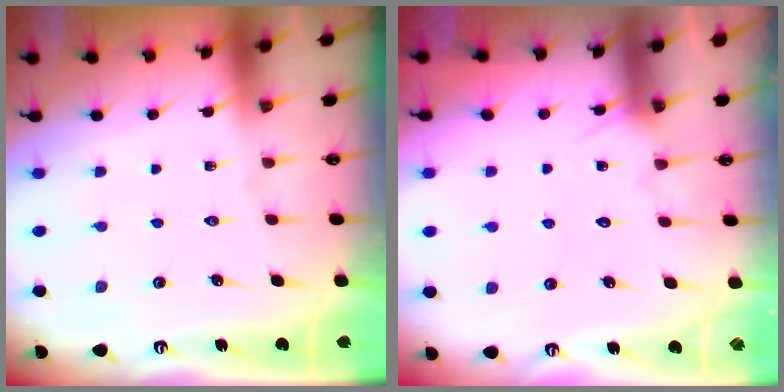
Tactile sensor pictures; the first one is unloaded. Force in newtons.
{"total": 5.5, "press": 5.5, "slide": 0.4}